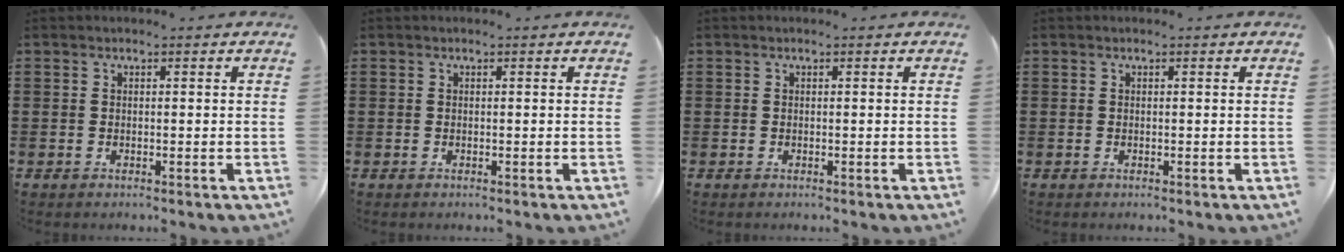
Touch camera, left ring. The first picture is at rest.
{"total": 0.0}
{"total": 0.0}
{"total": 0.0}